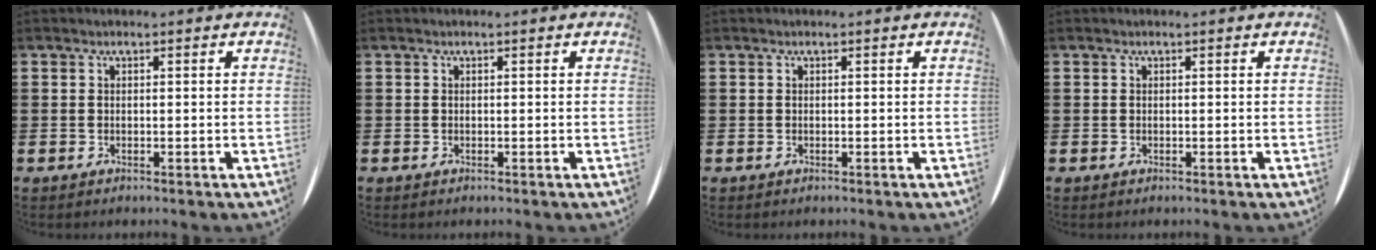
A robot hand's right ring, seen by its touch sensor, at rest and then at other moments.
{"total": 0.0}
{"total": 0.0}
{"total": 0.0}